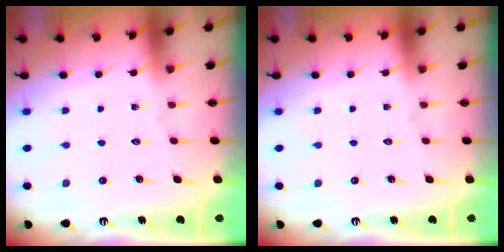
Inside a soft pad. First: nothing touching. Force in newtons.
{"total": 0.0}